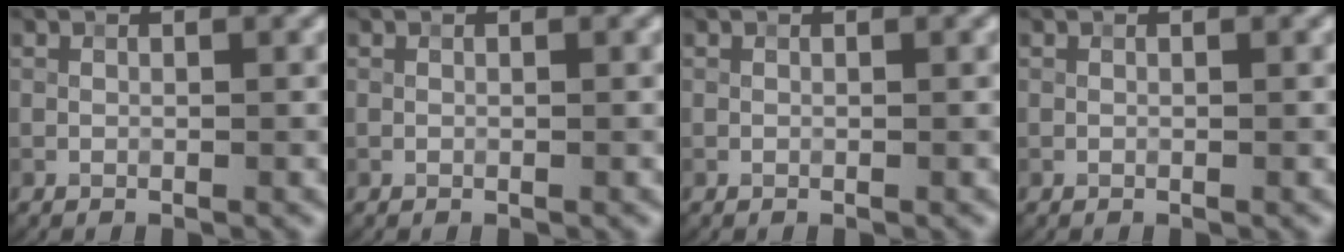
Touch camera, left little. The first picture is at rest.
{"total": 0.0}
{"total": 0.0}
{"total": 0.0}